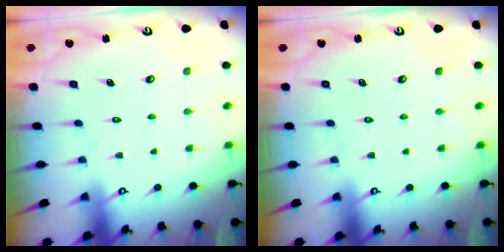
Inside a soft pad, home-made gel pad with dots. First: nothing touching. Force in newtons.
{"total": 0.0}